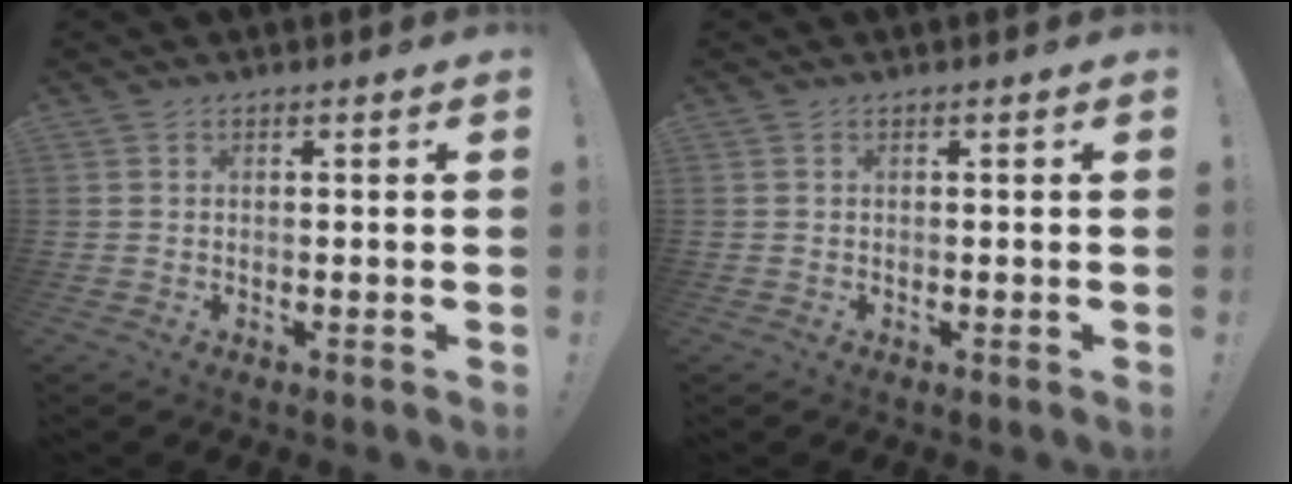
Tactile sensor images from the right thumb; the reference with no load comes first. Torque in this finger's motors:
{"motor_torque": [0.03, 0.02, 0.27, 0.08, -0.02]}